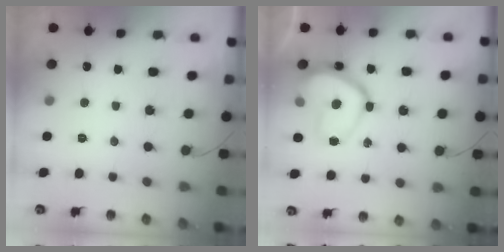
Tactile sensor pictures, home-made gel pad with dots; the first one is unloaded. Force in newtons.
{"total": 15.5, "press": 15.4, "slide": 1.4}